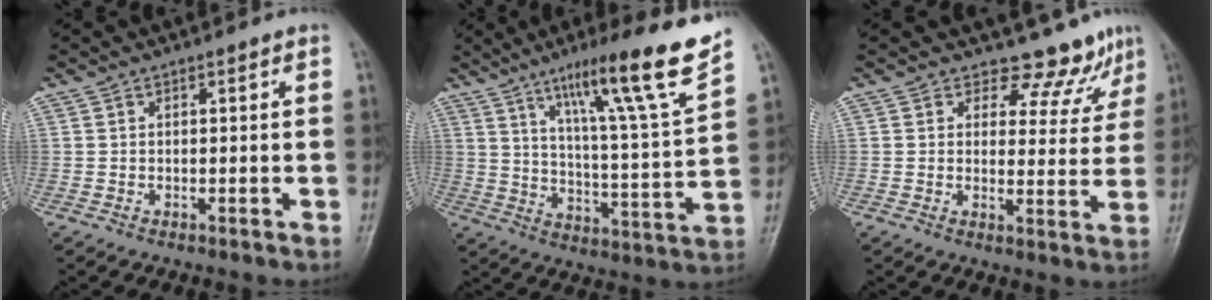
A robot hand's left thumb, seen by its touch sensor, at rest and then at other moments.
{"total": 18.1, "force": [12.1, 0.2, 13.4], "torque": [-0.190, -0.065, 0.189]}
{"total": 7.5, "force": [6.6, 3.5, 0.2], "torque": [0.031, -0.053, 0.074]}